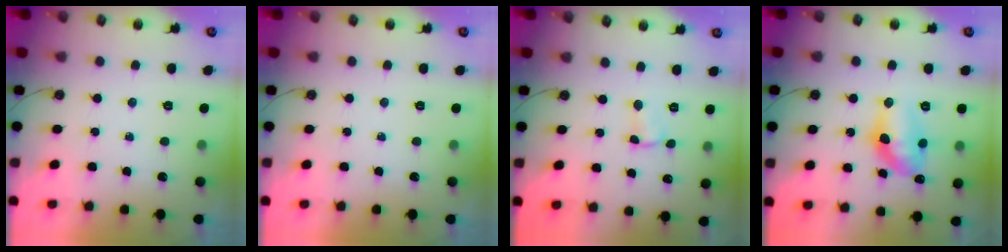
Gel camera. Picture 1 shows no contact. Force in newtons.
{"total": 0.0}
{"total": 3.7, "press": 1.4, "slide": 3.4}
{"total": 12.0, "press": 11.9, "slide": 1.5}